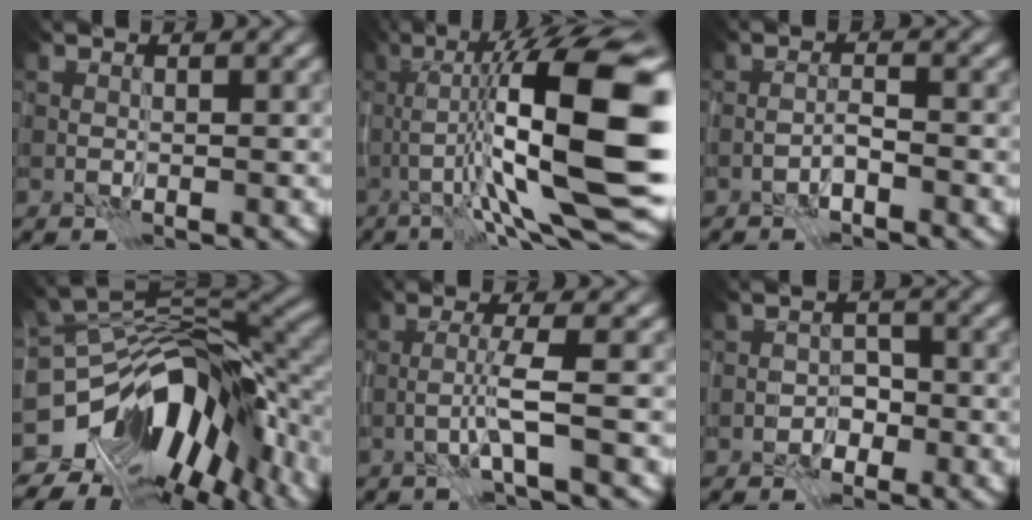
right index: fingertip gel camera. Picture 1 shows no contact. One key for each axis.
{"total": 15.3, "fx": -0.8, "fy": 3.5, "fz": 14.9, "tx": -0.229, "ty": 0.022, "tz": -0.011}
{"total": 1.4, "fx": -1.1, "fy": 0.1, "fz": 0.8, "tx": -0.015, "ty": 0.008, "tz": -0.026}
{"total": 15.0, "fx": -7.1, "fy": 7.7, "fz": 10.8, "tx": -0.168, "ty": -0.004, "tz": -0.117}
{"total": 2.7, "fx": -1.0, "fy": -0.1, "fz": 2.6, "tx": -0.053, "ty": 0.007, "tz": -0.028}
{"total": 1.9, "fx": -1.2, "fy": 1.3, "fz": 0.8, "tx": -0.006, "ty": 0.007, "tz": -0.023}